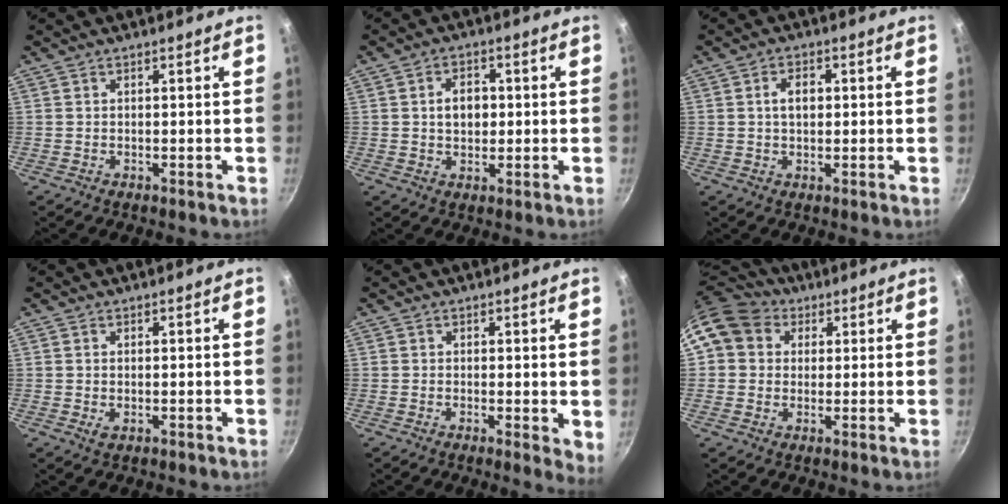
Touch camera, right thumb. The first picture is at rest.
{"total": 5.5, "force": [0.6, 3.9, 3.8], "torque": [-0.040, 0.007, 0.006]}
{"total": 4.0, "force": [0.6, 2.6, 2.9], "torque": [-0.038, 0.009, 0.007]}
{"total": 1.1, "force": [0.0, 0.6, 0.9], "torque": [-0.016, -0.002, 0.000]}
{"total": 3.4, "force": [0.2, 1.4, 3.0], "torque": [-0.037, -0.010, 0.001]}
{"total": 10.6, "force": [4.0, 8.8, 4.3], "torque": [-0.054, 0.014, 0.058]}